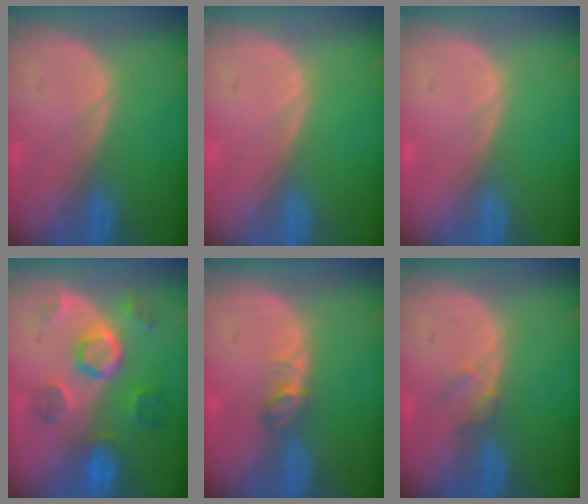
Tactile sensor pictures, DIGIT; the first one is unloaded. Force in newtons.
{"total": 0.0}
{"total": 0.0}
{"total": 8.6, "press": 7.7, "slide": 3.9}
{"total": 2.4, "press": 2.4, "slide": 0.4}
{"total": 1.6, "press": 1.6, "slide": 0.2}